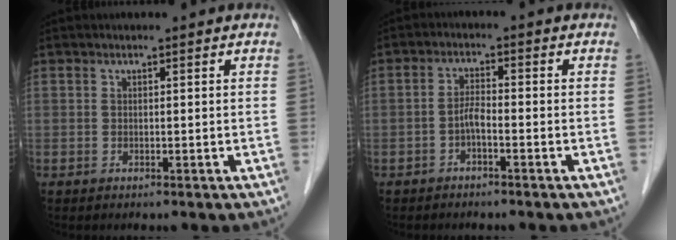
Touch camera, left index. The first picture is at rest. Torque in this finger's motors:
{"motor_torque": [0.28, -0.03, 0.06, 0.02]}